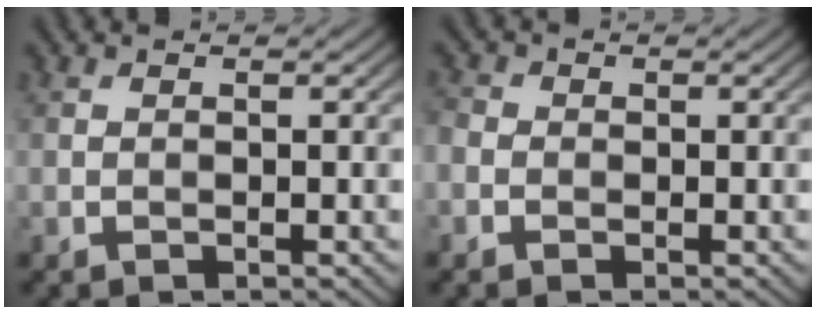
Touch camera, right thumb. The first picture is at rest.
{"total": 1.8, "force": [-0.7, 1.5, 0.7], "torque": [-0.016, 0.000, -0.019]}